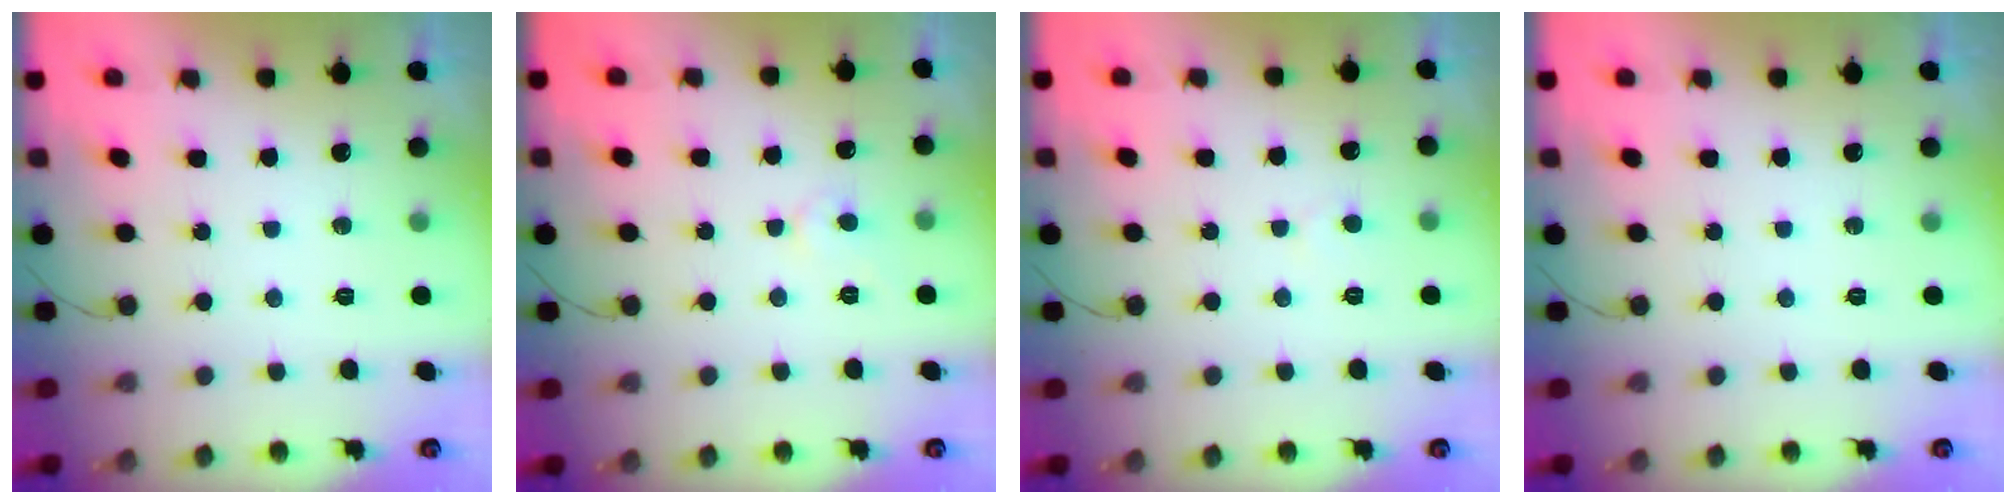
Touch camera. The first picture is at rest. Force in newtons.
{"total": 4.7, "press": 4.6, "slide": 0.5}
{"total": 2.7, "press": 2.7, "slide": 0.2}
{"total": 0.0}